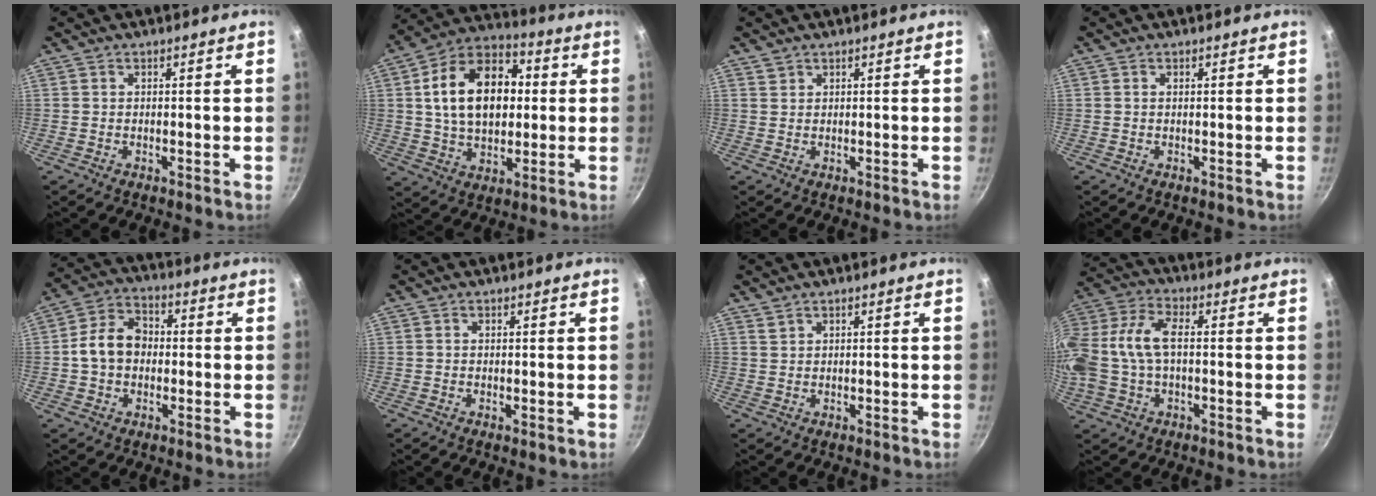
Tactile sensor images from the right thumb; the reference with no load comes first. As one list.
[{"total": 18.6, "force": [2.8, 12.2, 13.8], "torque": [-0.199, 0.017, 0.045]}, {"total": 0.9, "force": [0.8, 0.5, 0.0], "torque": [0.012, -0.004, 0.010]}, {"total": 0.0}, {"total": 9.3, "force": [-0.4, 7.2, 5.8], "torque": [-0.090, 0.028, -0.018]}, {"total": 0.6, "force": [0.0, 0.1, 0.6], "torque": [-0.013, -0.005, 0.001]}, {"total": 0.9, "force": [0.9, 0.2, 0.1], "torque": [0.003, -0.005, 0.016]}, {"total": 15.4, "force": [0.4, 8.7, 12.7], "torque": [-0.301, 0.033, 0.008]}]